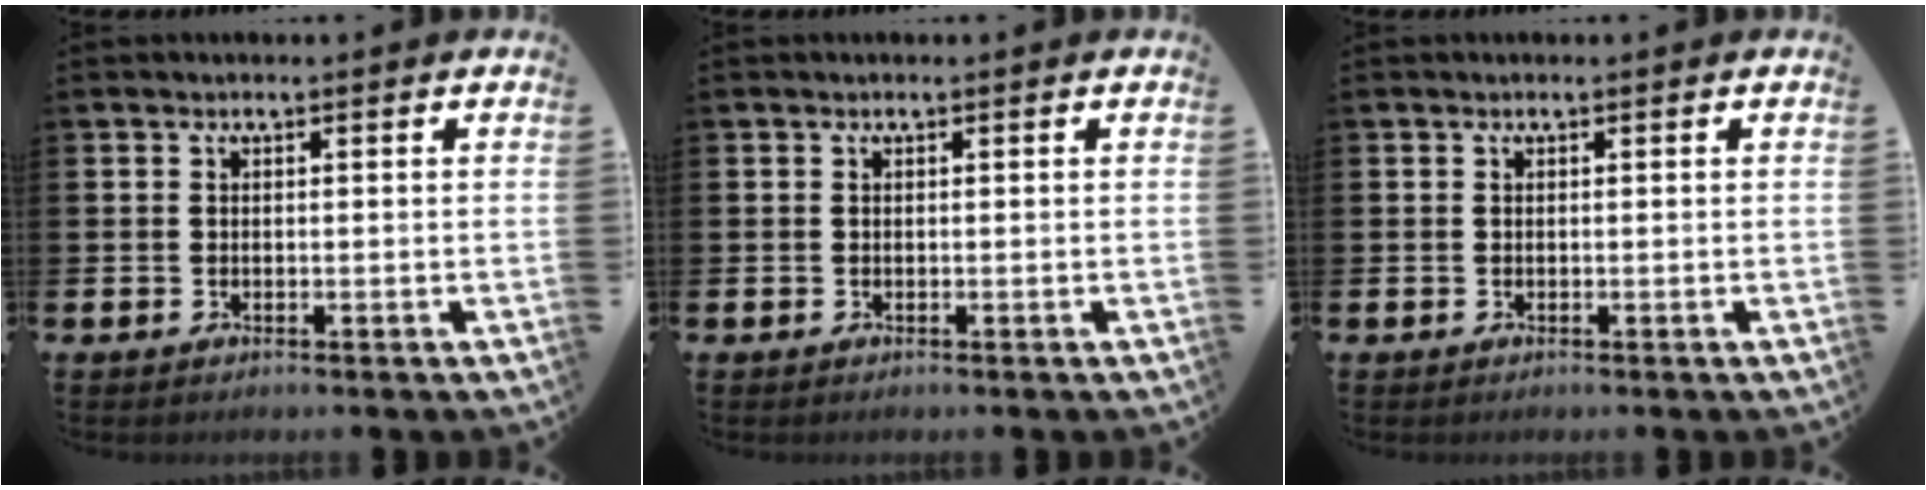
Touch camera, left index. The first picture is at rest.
{"total": 0.0}
{"total": 0.0}